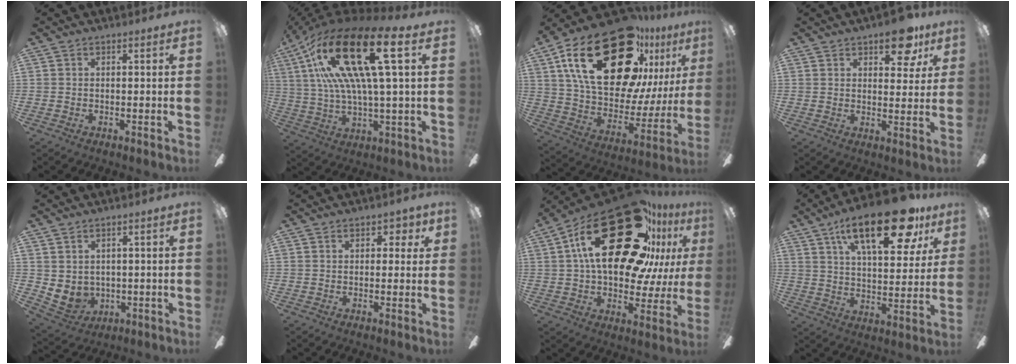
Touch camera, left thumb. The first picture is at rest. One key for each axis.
{"total": 26.6, "fx": 10.2, "fy": 7.5, "fz": 23.4, "tx": -0.460, "ty": -0.038, "tz": 0.157}
{"total": 34.8, "fx": 17.1, "fy": 18.2, "fz": 24.3, "tx": -0.416, "ty": -0.106, "tz": 0.315}
{"total": 10.3, "fx": 6.2, "fy": 4.9, "fz": 6.6, "tx": -0.067, "ty": -0.026, "tz": 0.102}
{"total": 5.2, "fx": 1.0, "fy": 4.7, "fz": 1.9, "tx": -0.058, "ty": -0.006, "tz": 0.020}
{"total": 4.2, "fx": 1.8, "fy": 2.3, "fz": 3.1, "tx": -0.032, "ty": -0.003, "tz": 0.024}
{"total": 34.9, "fx": 15.8, "fy": 17.8, "fz": 25.5, "tx": -0.383, "ty": -0.092, "tz": 0.298}
{"total": 24.4, "fx": 13.3, "fy": 10.0, "fz": 17.8, "tx": -0.259, "ty": -0.055, "tz": 0.210}